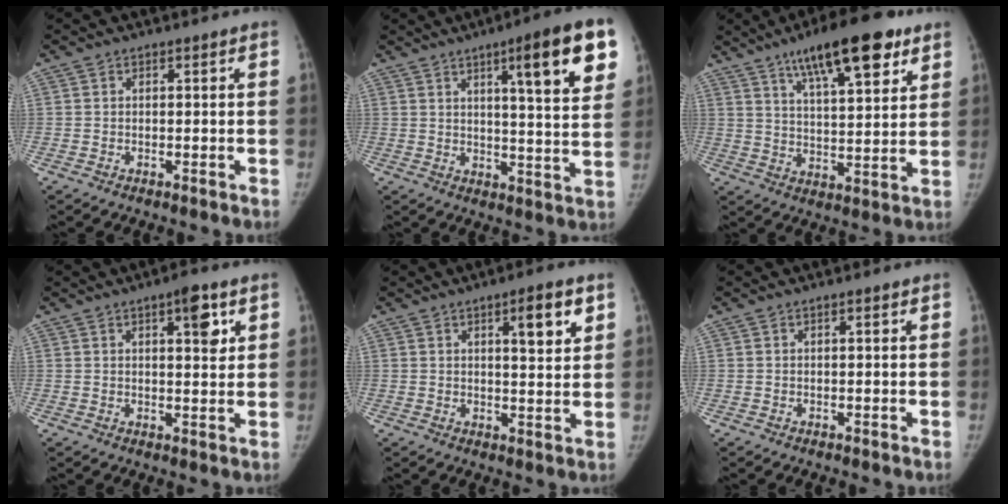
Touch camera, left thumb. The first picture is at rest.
{"total": 16.2, "force": [7.6, 2.5, 14.1], "torque": [-0.170, -0.026, 0.102]}
{"total": 16.8, "force": [10.0, 5.2, 12.5], "torque": [-0.164, -0.036, 0.159]}
{"total": 5.7, "force": [2.7, 2.0, 4.6], "torque": [-0.046, -0.010, 0.035]}
{"total": 6.9, "force": [3.4, 1.7, 5.8], "torque": [-0.072, -0.018, 0.047]}
{"total": 0.0}